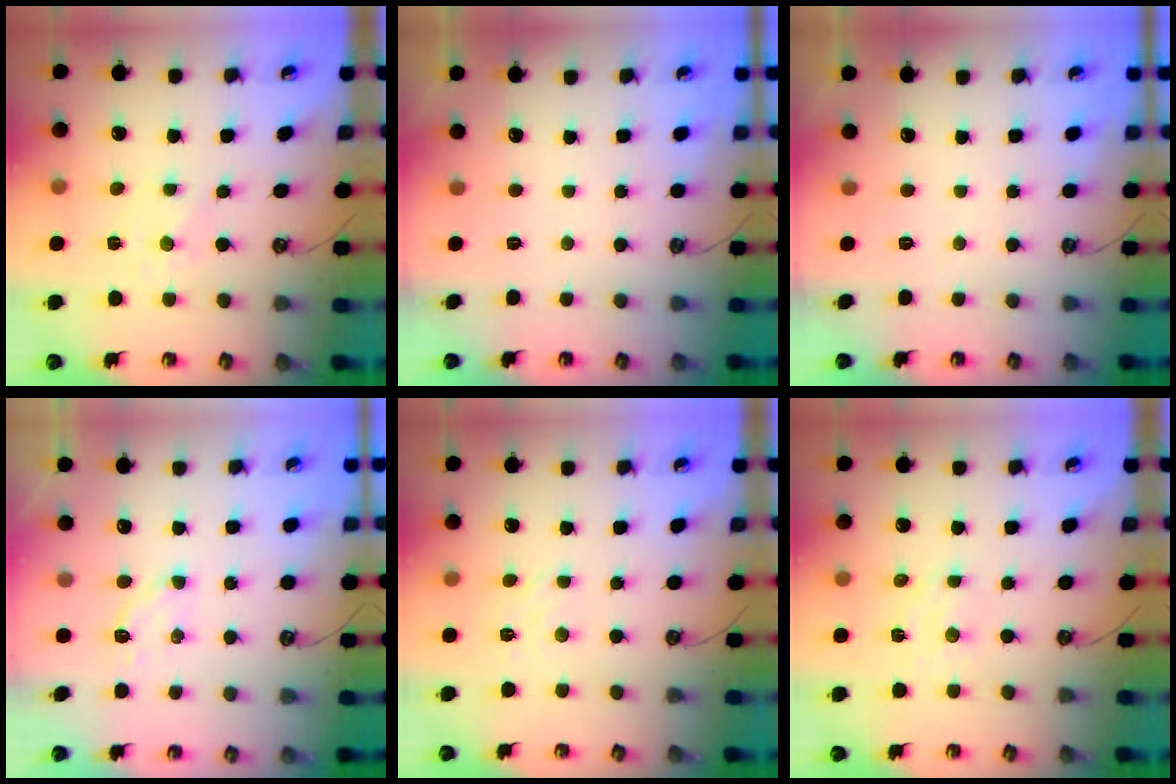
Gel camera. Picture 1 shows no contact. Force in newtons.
{"total": 0.0}
{"total": 0.0}
{"total": 3.3, "press": 3.1, "slide": 1.0}
{"total": 1.8, "press": 1.7, "slide": 0.5}
{"total": 2.6, "press": 2.6, "slide": 0.6}